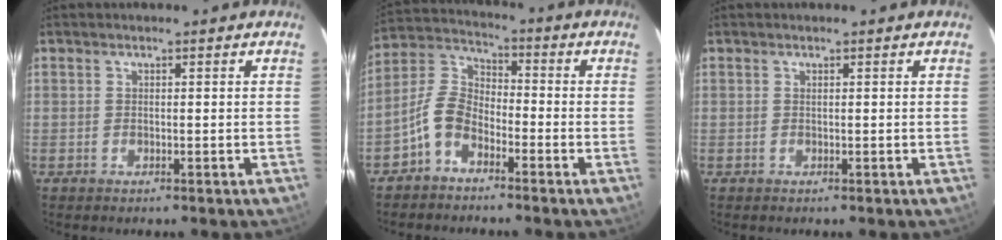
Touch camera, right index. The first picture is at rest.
{"total": 7.5, "force": [-4.7, 4.2, 4.0], "torque": [-0.091, 0.020, -0.101]}
{"total": 0.0}